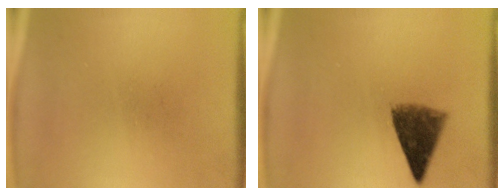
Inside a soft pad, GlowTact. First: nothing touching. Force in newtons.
{"total": 7.1}